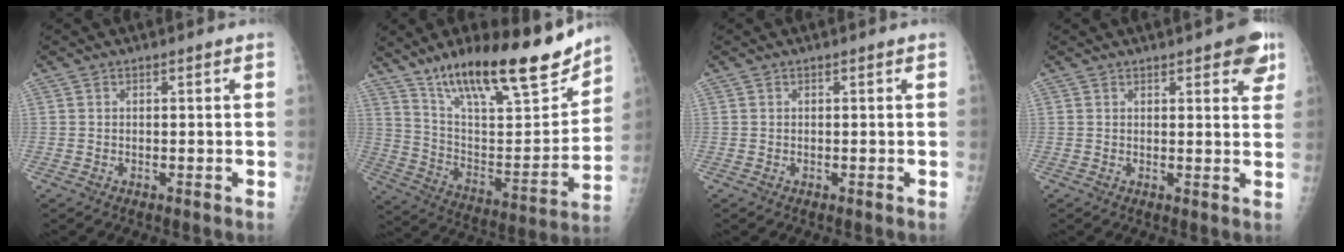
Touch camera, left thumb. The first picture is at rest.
{"total": 26.2, "force": [18.6, 7.5, 16.9], "torque": [-0.236, -0.071, 0.311]}
{"total": 0.0}
{"total": 6.9, "force": [4.0, 2.5, 5.1], "torque": [-0.039, -0.014, 0.044]}